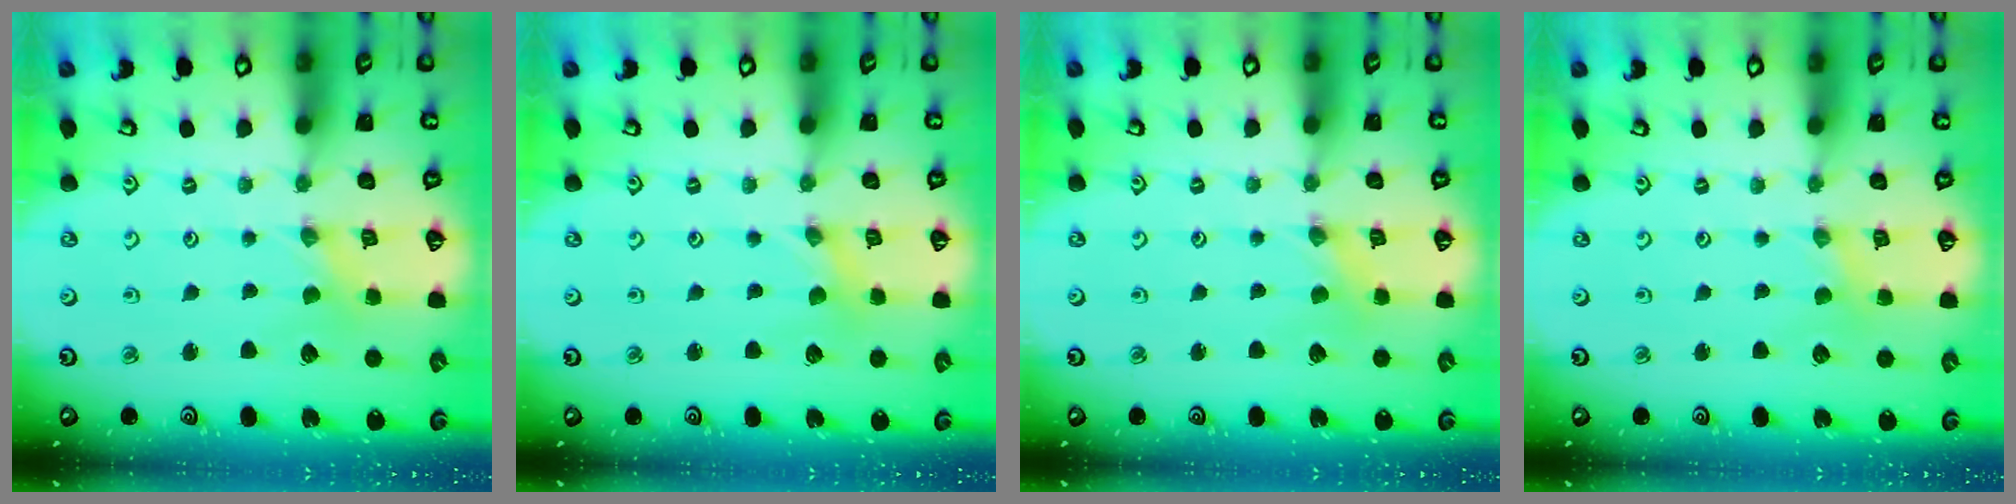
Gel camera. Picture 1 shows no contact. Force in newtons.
{"total": 0.0}
{"total": 0.0}
{"total": 0.6, "press": 0.6, "slide": 0.1}